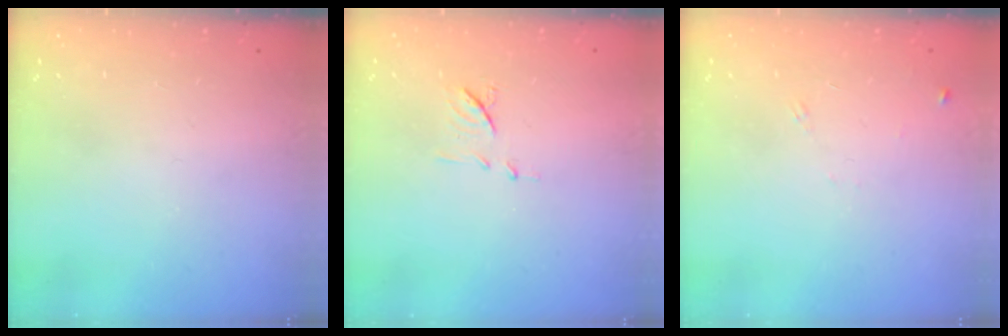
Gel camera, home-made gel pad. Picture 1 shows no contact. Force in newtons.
{"total": 7.0, "press": 7.0, "slide": 0.6}
{"total": 5.7, "press": 5.6, "slide": 0.7}